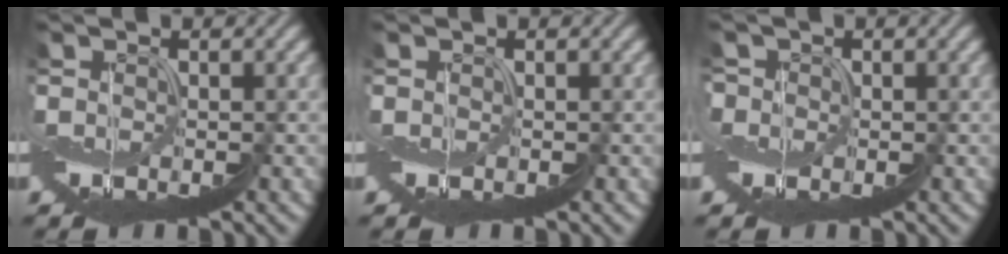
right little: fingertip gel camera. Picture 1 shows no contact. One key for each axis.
{"total": 0.0}
{"total": 1.9, "fx": 0.5, "fy": 1.8, "fz": 0.5, "tx": 0.001, "ty": 0.017, "tz": -0.016}